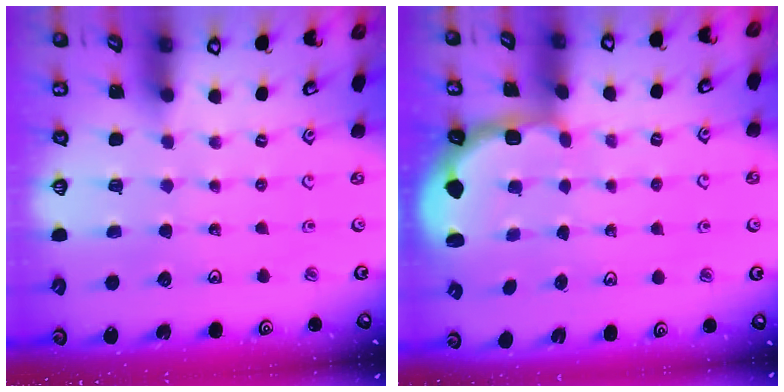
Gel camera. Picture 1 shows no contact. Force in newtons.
{"total": 2.3, "press": 2.1, "slide": 1.0}